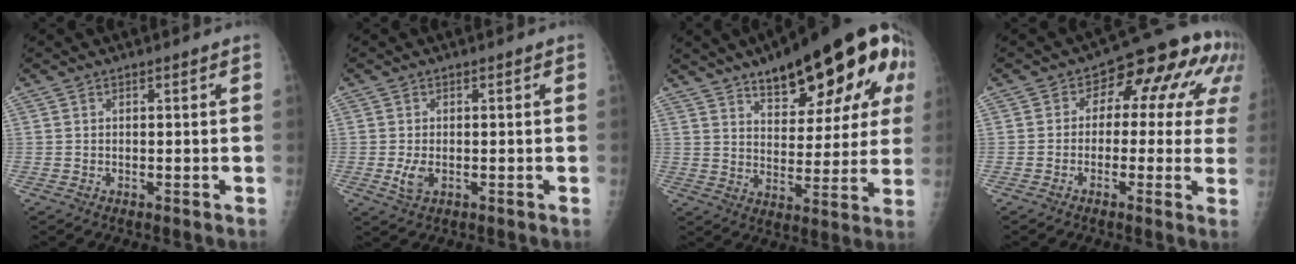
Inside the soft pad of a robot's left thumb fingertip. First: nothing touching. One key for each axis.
{"total": 3.0, "fx": -0.6, "fy": 1.7, "fz": 2.4, "tx": -0.053, "ty": -0.002, "tz": -0.010}
{"total": 23.2, "fx": 11.5, "fy": 8.8, "fz": 18.1, "tx": -0.220, "ty": -0.019, "tz": 0.163}
{"total": 14.0, "fx": 2.9, "fy": 8.4, "fz": 10.8, "tx": -0.076, "ty": 0.037, "tz": 0.022}